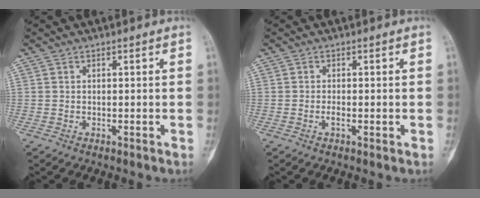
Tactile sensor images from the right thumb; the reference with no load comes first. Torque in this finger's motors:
{"motor_torque": [0.31, 0.15, 0.15, -0.29, 0.05]}